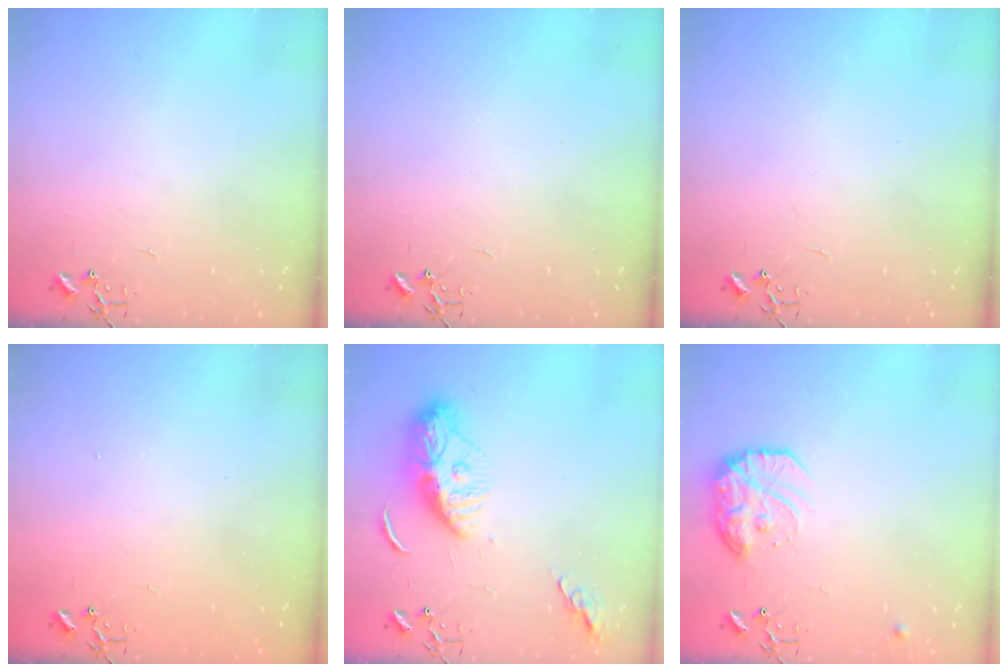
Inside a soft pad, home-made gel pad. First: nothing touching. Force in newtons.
{"total": 0.0}
{"total": 0.0}
{"total": 1.3, "press": 1.2, "slide": 0.1}
{"total": 11.6, "press": 11.6, "slide": 1.0}
{"total": 15.0, "press": 15.0, "slide": 1.2}